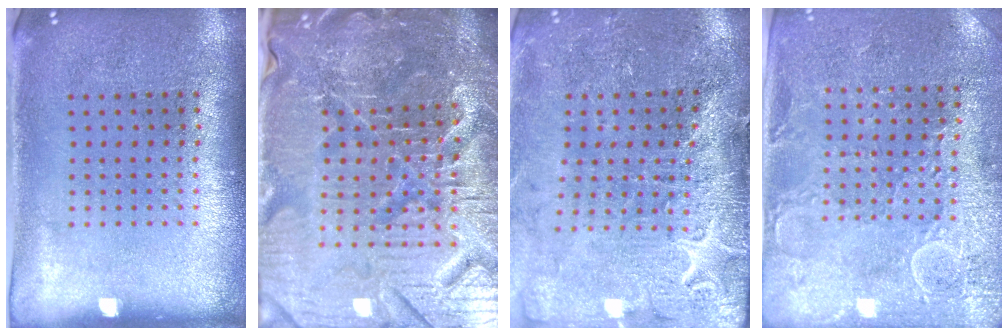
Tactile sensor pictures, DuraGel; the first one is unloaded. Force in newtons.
{"total": 6.1, "press": 5.6, "slide": 2.3}
{"total": 3.2, "press": 3.2, "slide": 0.4}
{"total": 2.9, "press": 2.8, "slide": 0.4}